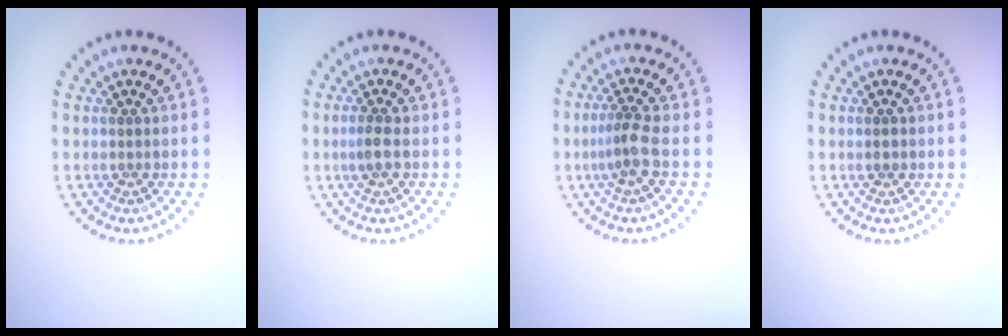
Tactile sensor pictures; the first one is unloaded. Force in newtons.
{"total": 1.3, "press": 1.2, "slide": 0.5}
{"total": 2.4, "press": 1.7, "slide": 1.7}
{"total": 1.0, "press": 0.9, "slide": 0.2}